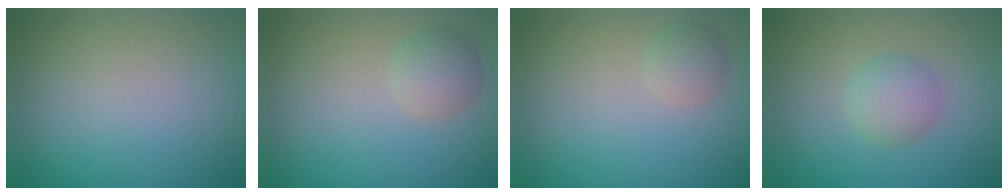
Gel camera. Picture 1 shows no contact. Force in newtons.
{"total": 2.1, "press": 2.1, "slide": 0.1}
{"total": 1.6, "press": 1.6, "slide": 0.1}
{"total": 2.4, "press": 2.4, "slide": 0.1}